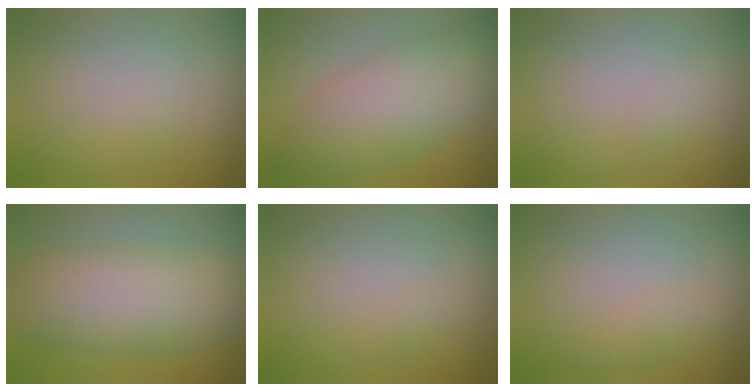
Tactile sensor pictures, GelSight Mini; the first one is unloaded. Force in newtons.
{"total": 6.8, "press": 6.8, "slide": 0.1}
{"total": 0.6, "press": 0.6, "slide": 0.1}
{"total": 8.1, "press": 8.1, "slide": 0.1}
{"total": 0.5, "press": 0.5, "slide": 0.0}
{"total": 1.3, "press": 1.3, "slide": 0.1}